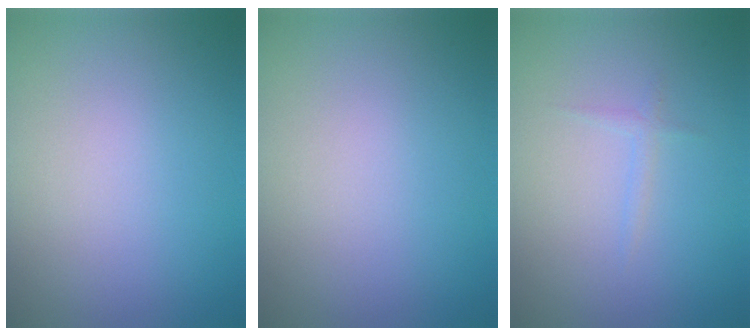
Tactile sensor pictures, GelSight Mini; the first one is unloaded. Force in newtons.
{"total": 0.0}
{"total": 0.8, "press": 0.8, "slide": 0.1}